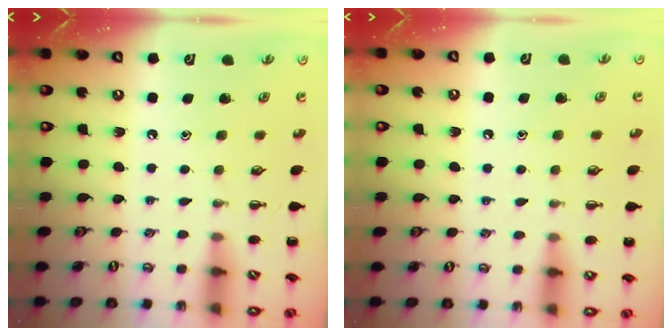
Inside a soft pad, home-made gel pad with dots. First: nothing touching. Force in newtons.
{"total": 6.0, "press": 5.8, "slide": 1.6}